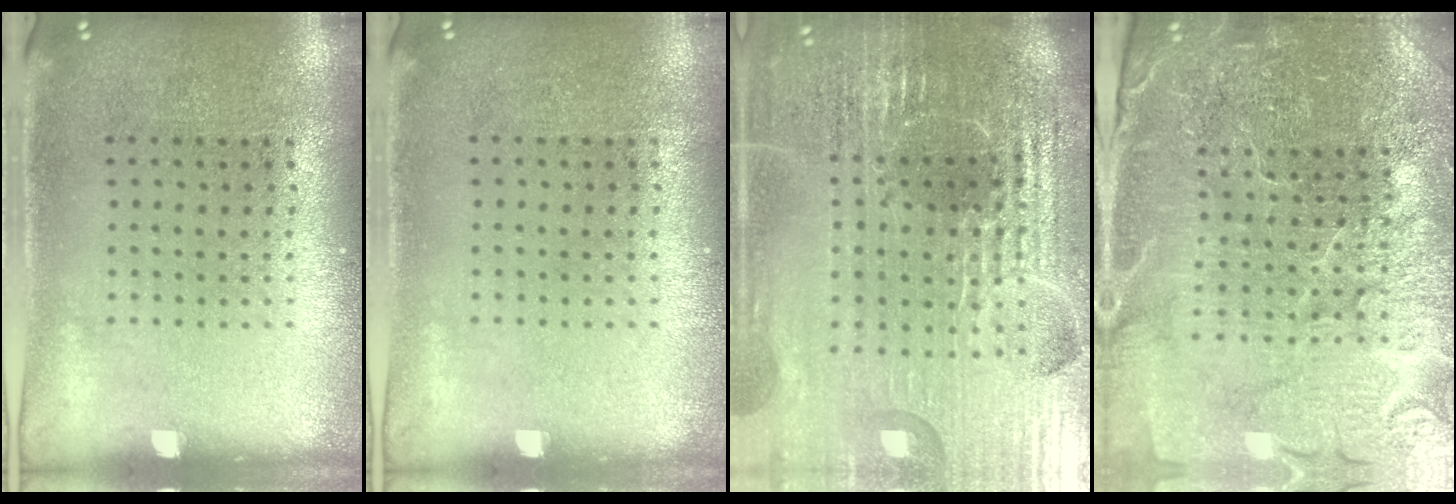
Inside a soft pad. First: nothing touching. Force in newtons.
{"total": 0.0}
{"total": 6.5, "press": 5.7, "slide": 3.0}
{"total": 5.1, "press": 4.8, "slide": 1.9}